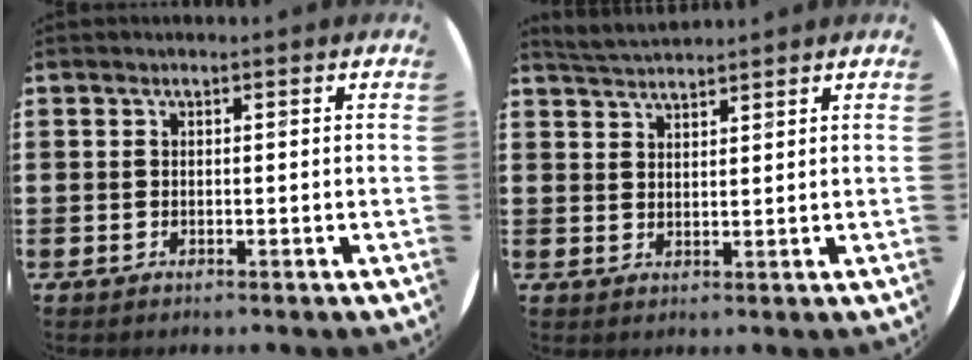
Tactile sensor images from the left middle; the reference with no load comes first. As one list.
[{"total": 3.3, "force": [3.2, 0.2, 0.4], "torque": [-0.015, -0.005, 0.061]}]